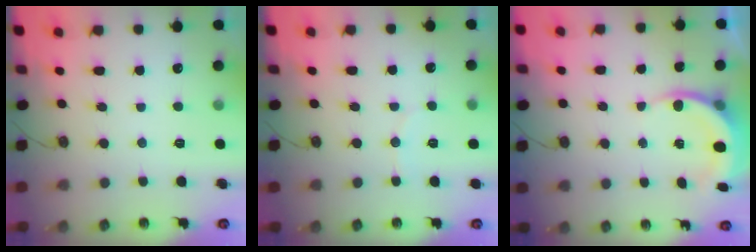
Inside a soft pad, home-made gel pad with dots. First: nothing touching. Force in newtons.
{"total": 4.5, "press": 4.4, "slide": 0.9}
{"total": 5.6, "press": 5.2, "slide": 1.8}